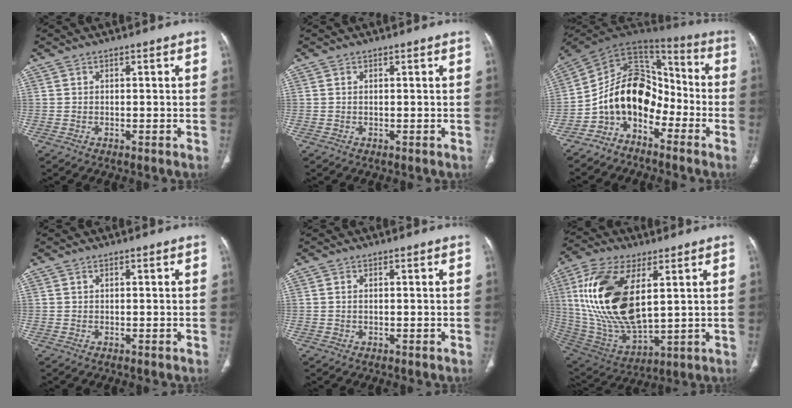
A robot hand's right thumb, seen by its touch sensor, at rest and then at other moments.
{"total": 0.0}
{"total": 14.7, "force": [-6.3, 9.8, 8.9], "torque": [-0.125, 0.097, -0.126]}
{"total": 0.0}
{"total": 0.5, "force": [0.1, 0.3, 0.5], "torque": [-0.014, 0.003, 0.004]}
{"total": 23.0, "force": [5.7, 11.1, 19.3], "torque": [-0.386, -0.029, 0.115]}